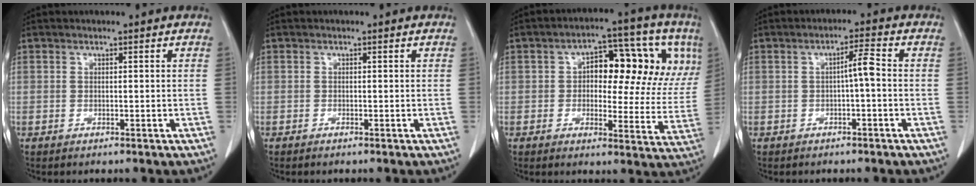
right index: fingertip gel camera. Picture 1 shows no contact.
{"total": 0.0}
{"total": 16.0, "force": [4.5, 7.5, 13.3], "torque": [-0.156, 0.035, 0.054]}
{"total": 3.0, "force": [-0.4, 0.2, 3.0], "torque": [-0.047, 0.007, -0.007]}